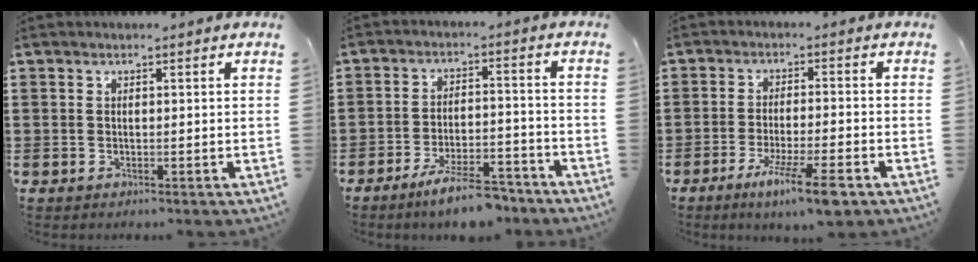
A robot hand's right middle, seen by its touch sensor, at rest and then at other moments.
{"total": 7.5, "force": [-6.3, 1.2, 4.0], "torque": [-0.070, 0.004, -0.116]}
{"total": 7.8, "force": [-5.0, 0.5, 6.0], "torque": [-0.110, -0.011, -0.089]}